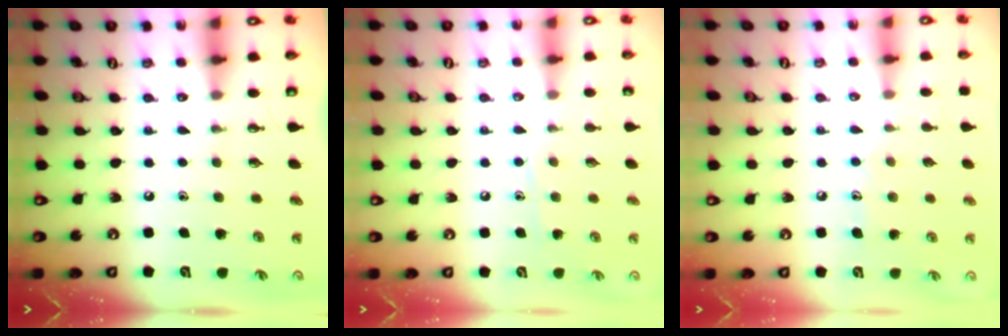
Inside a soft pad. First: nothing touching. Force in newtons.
{"total": 5.6, "press": 5.6, "slide": 0.4}
{"total": 6.4, "press": 6.3, "slide": 0.6}